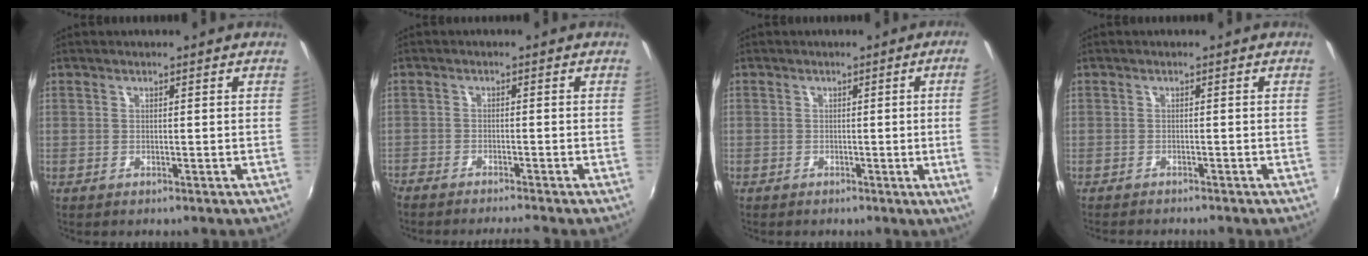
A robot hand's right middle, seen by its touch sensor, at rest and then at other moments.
{"total": 4.9, "force": [-4.6, 0.1, 1.7], "torque": [-0.055, -0.014, -0.080]}
{"total": 5.6, "force": [-0.1, -1.9, 5.2], "torque": [-0.076, -0.010, 0.001]}
{"total": 3.3, "force": [-3.1, 0.3, 1.1], "torque": [-0.029, -0.014, -0.051]}